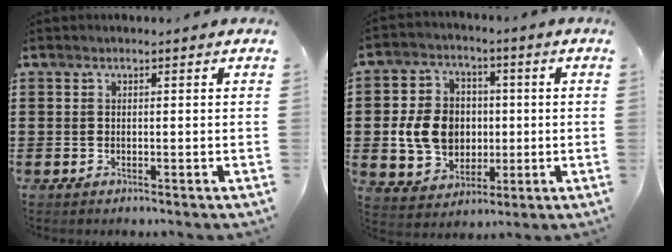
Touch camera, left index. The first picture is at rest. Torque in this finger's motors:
{"motor_torque": [1.56, 0.58, 0.47, 0.14]}